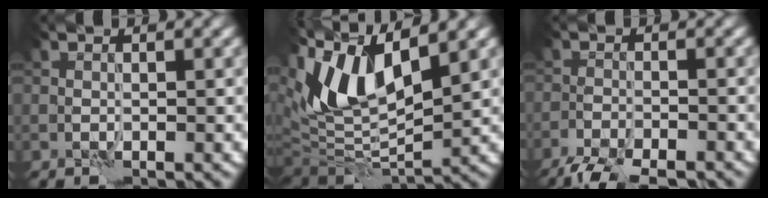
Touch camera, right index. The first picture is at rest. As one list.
[{"total": 9.6, "force": [4.4, 4.0, 7.6], "torque": [-0.152, 0.004, 0.080]}, {"total": 5.5, "force": [-4.9, 1.1, 2.3], "torque": [-0.043, -0.017, -0.085]}]